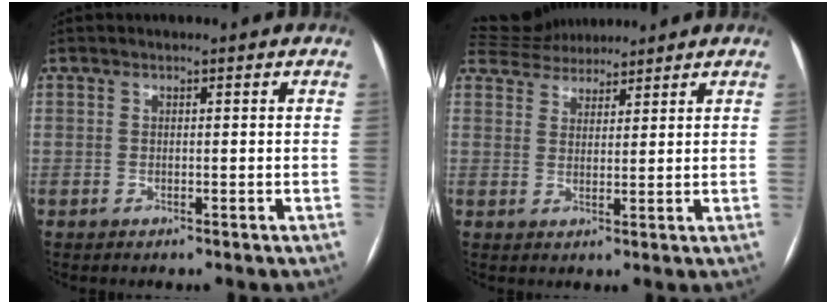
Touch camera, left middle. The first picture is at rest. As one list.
[{"total": 7.9, "force": [7.4, 2.3, 1.4], "torque": [-0.025, 0.031, 0.122]}]